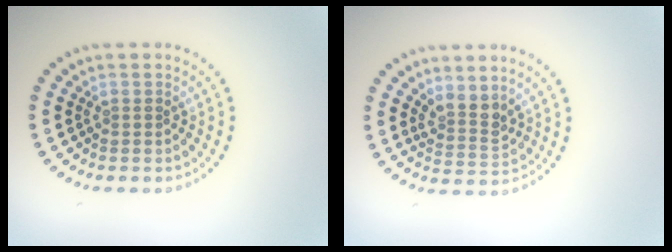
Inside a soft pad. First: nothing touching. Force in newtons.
{"total": 2.6, "press": 1.9, "slide": 1.7}